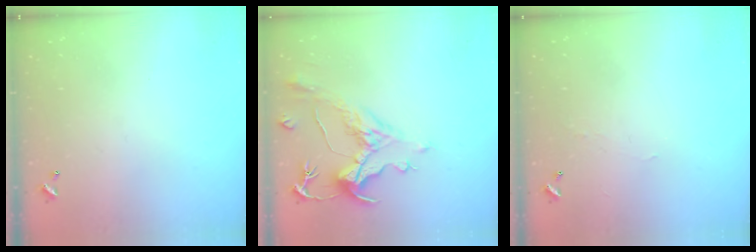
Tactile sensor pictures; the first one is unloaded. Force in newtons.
{"total": 1.4, "press": 0.2, "slide": 1.4}
{"total": 1.2, "press": 1.1, "slide": 0.3}